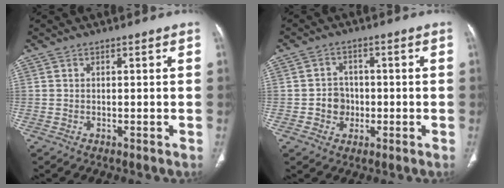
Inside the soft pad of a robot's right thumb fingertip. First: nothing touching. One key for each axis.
{"total": 4.5, "fx": -0.9, "fy": 4.1, "fz": 1.6, "tx": 0.001, "ty": 0.010, "tz": -0.018}